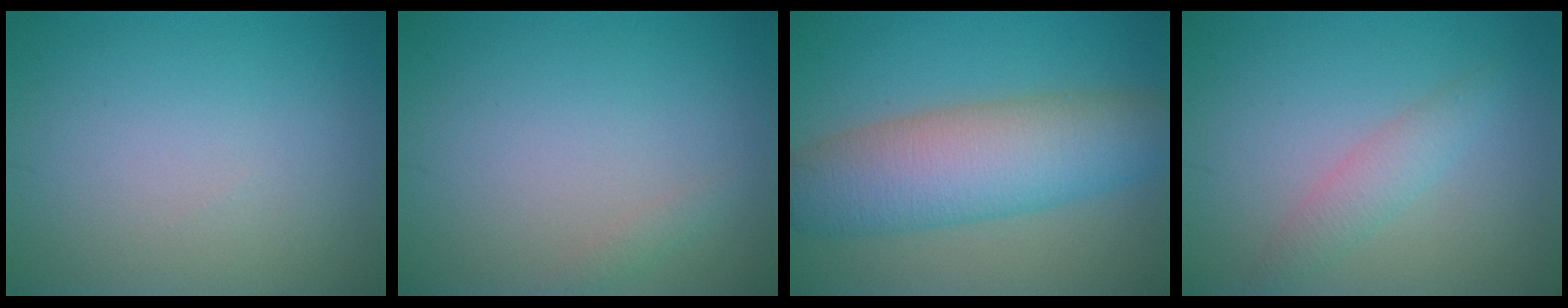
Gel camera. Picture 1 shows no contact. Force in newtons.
{"total": 0.7, "press": 0.7, "slide": 0.0}
{"total": 8.7, "press": 8.7, "slide": 0.5}
{"total": 2.1, "press": 2.1, "slide": 0.1}